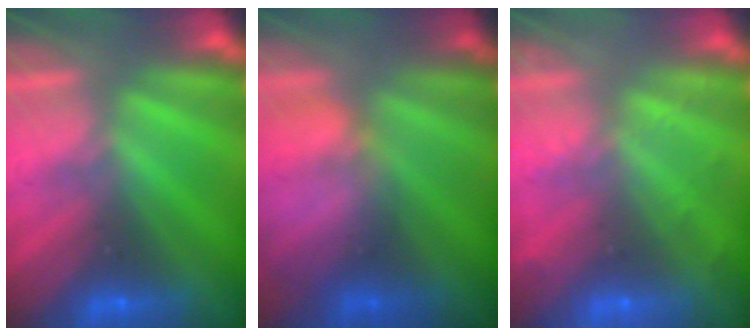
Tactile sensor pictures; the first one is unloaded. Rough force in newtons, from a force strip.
{"total": 4.5}
{"total": 2.1}